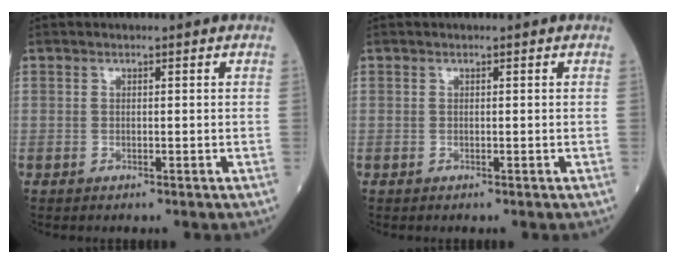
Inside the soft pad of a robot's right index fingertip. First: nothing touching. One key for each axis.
{"total": 0.0}